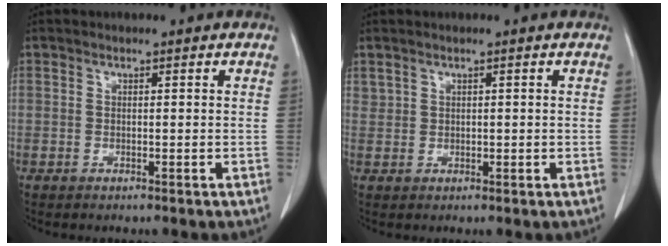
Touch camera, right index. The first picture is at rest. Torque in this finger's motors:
{"motor_torque": [-0.27, 0.12, -0.01, -0.01]}